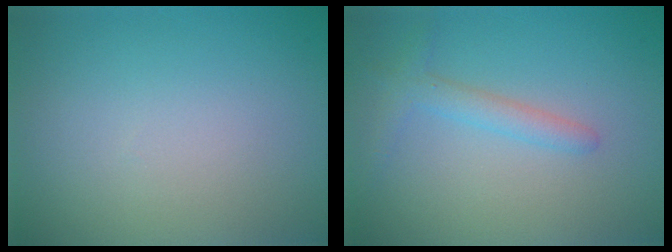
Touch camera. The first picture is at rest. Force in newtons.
{"total": 2.1, "press": 2.1, "slide": 0.0}